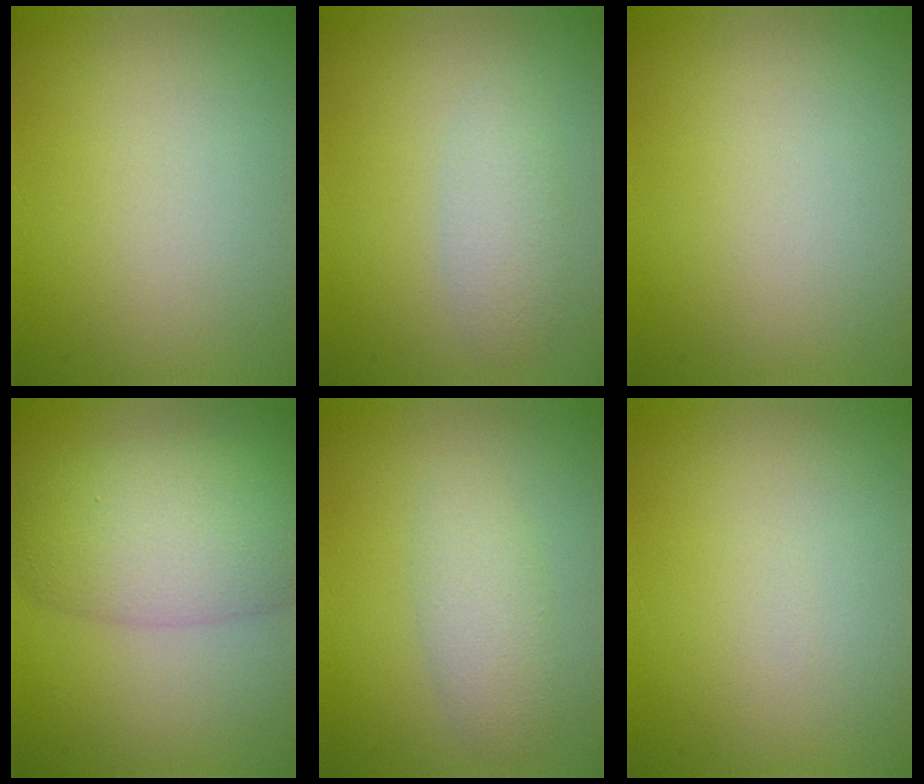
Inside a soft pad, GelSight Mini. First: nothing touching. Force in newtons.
{"total": 2.3, "press": 2.3, "slide": 0.1}
{"total": 0.0}
{"total": 7.8, "press": 7.8, "slide": 0.2}
{"total": 2.7, "press": 2.7, "slide": 0.0}
{"total": 0.0}